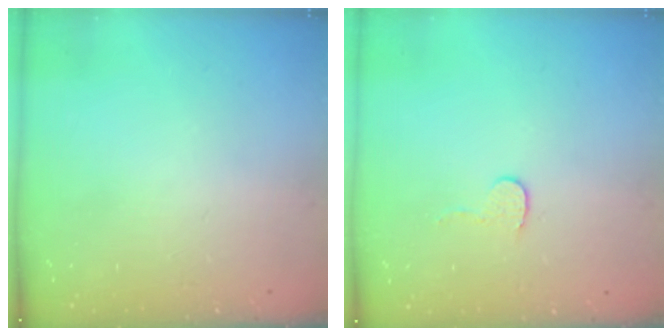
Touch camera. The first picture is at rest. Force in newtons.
{"total": 5.5, "press": 5.5, "slide": 0.4}